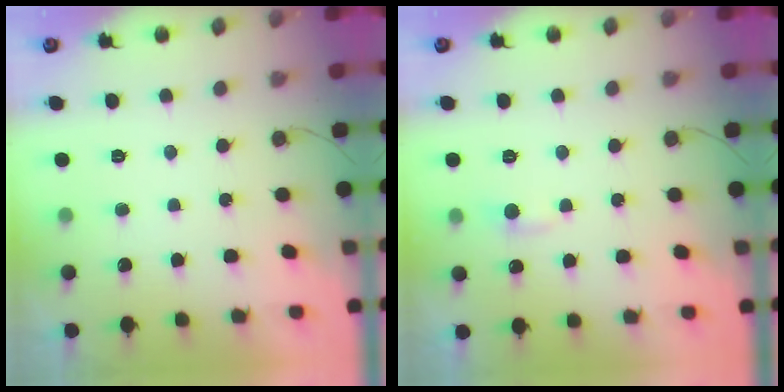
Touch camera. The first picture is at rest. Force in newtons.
{"total": 3.6, "press": 3.6, "slide": 0.5}